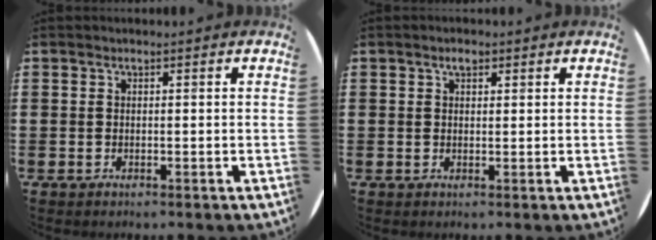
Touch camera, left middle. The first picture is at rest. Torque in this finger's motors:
{"motor_torque": [0.32, -0.24, 0.02, 0.00]}